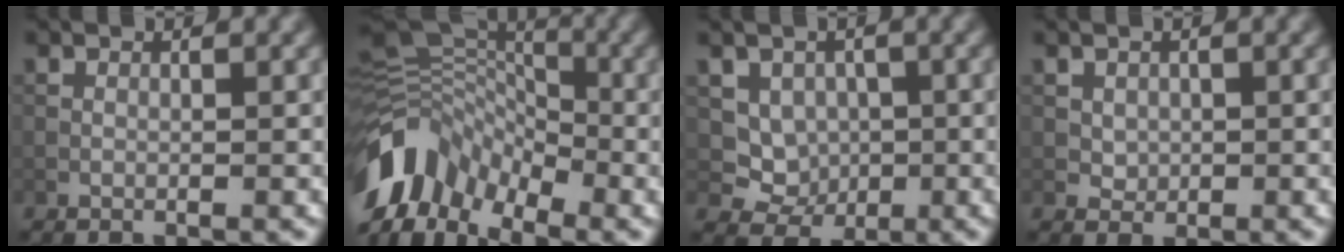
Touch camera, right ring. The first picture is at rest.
{"total": 10.3, "force": [-5.1, 6.5, 6.0], "torque": [-0.124, 0.001, -0.111]}
{"total": 3.9, "force": [0.7, 3.6, 1.5], "torque": [-0.026, -0.008, 0.018]}
{"total": 1.4, "force": [0.4, 1.3, 0.5], "torque": [-0.011, -0.005, 0.013]}